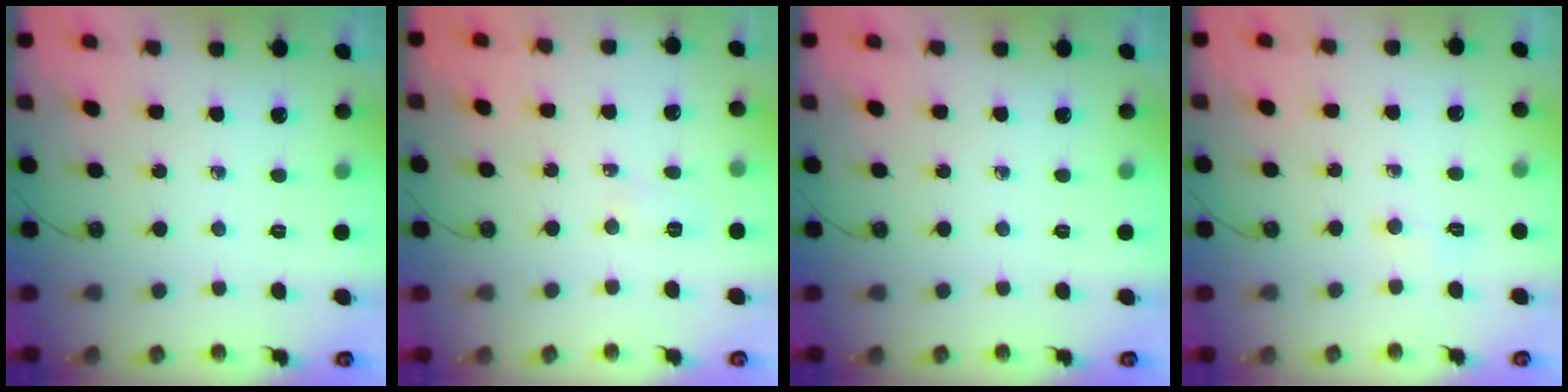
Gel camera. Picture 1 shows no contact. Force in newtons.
{"total": 3.3, "press": 3.2, "slide": 0.9}
{"total": 0.0}
{"total": 3.2, "press": 3.2, "slide": 0.5}